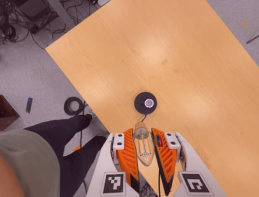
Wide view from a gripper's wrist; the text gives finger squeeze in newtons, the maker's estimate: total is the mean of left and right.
{"total": 19.7, "left": 21.5, "right": 18.0}